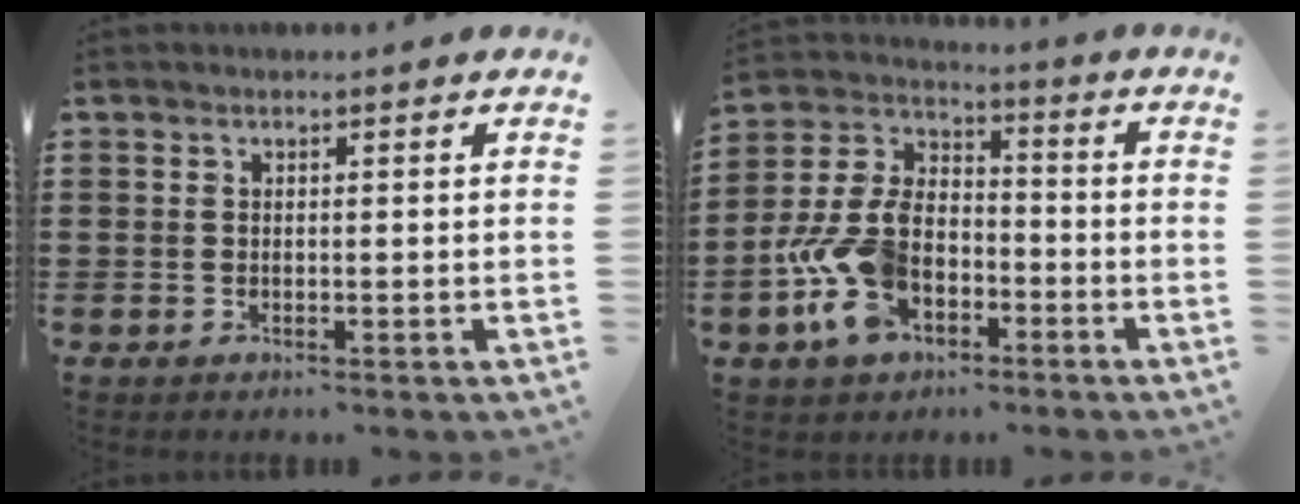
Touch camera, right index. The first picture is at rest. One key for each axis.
{"total": 12.0, "fx": -4.5, "fy": 7.5, "fz": 8.3, "tx": -0.225, "ty": -0.001, "tz": -0.093}